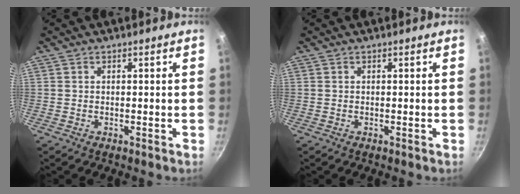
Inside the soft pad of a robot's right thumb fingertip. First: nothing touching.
{"total": 0.0}